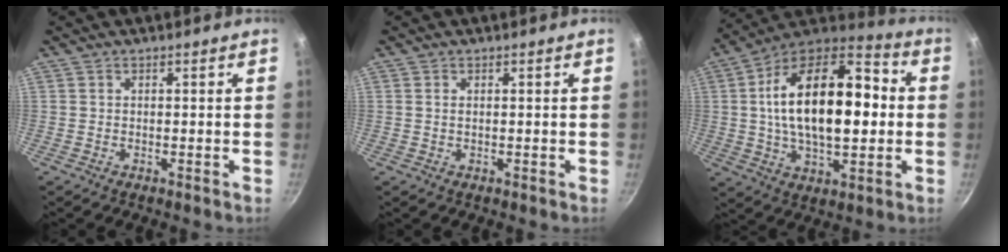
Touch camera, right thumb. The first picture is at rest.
{"total": 0.6, "force": [0.2, 0.3, 0.5], "torque": [-0.012, 0.004, 0.005]}
{"total": 25.2, "force": [1.9, 12.8, 21.6], "torque": [-0.345, 0.022, 0.024]}